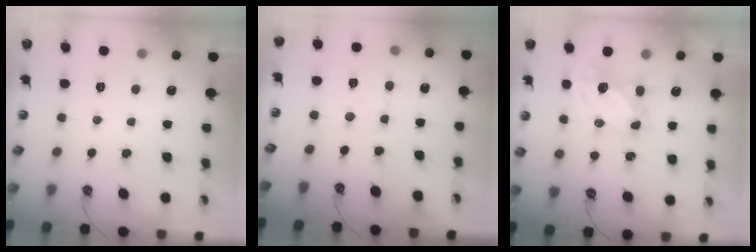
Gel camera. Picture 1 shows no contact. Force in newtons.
{"total": 2.5, "press": 2.4, "slide": 0.4}
{"total": 6.0, "press": 6.0, "slide": 0.1}